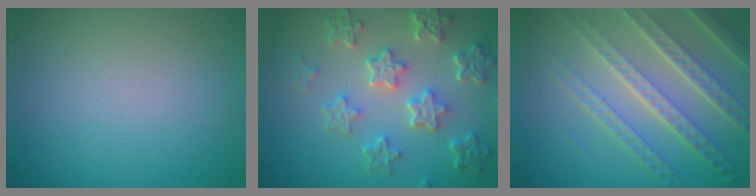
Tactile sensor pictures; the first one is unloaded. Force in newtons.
{"total": 6.4, "press": 4.8, "slide": 4.2}
{"total": 7.8, "press": 5.4, "slide": 5.6}